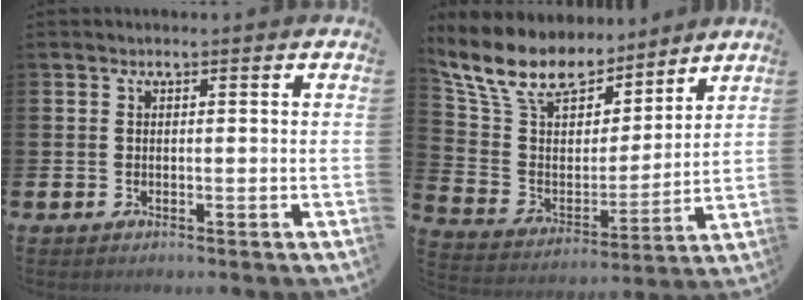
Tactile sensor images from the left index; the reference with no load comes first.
{"total": 12.3, "force": [10.5, 5.1, 3.9], "torque": [-0.139, -0.053, 0.192]}